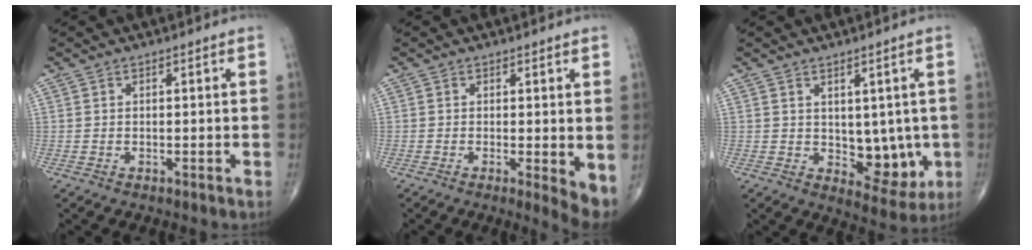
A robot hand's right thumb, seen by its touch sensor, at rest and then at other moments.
{"total": 4.5, "force": [-0.1, 1.2, 4.3], "torque": [-0.061, -0.014, -0.005]}
{"total": 7.9, "force": [-0.3, 5.1, 6.1], "torque": [-0.034, -0.015, 0.010]}